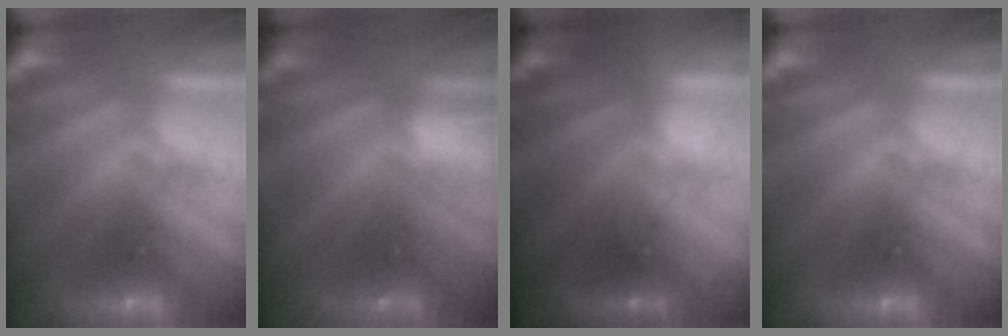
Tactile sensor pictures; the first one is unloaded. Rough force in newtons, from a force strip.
{"total": 1.6}
{"total": 1.5}
{"total": 0.0}